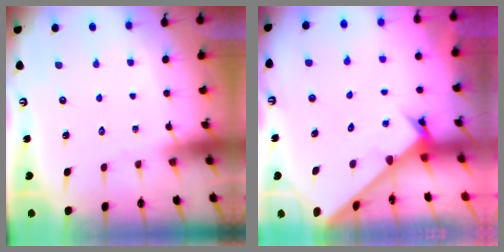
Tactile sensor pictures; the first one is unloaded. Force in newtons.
{"total": 2.5, "press": 2.5, "slide": 0.2}